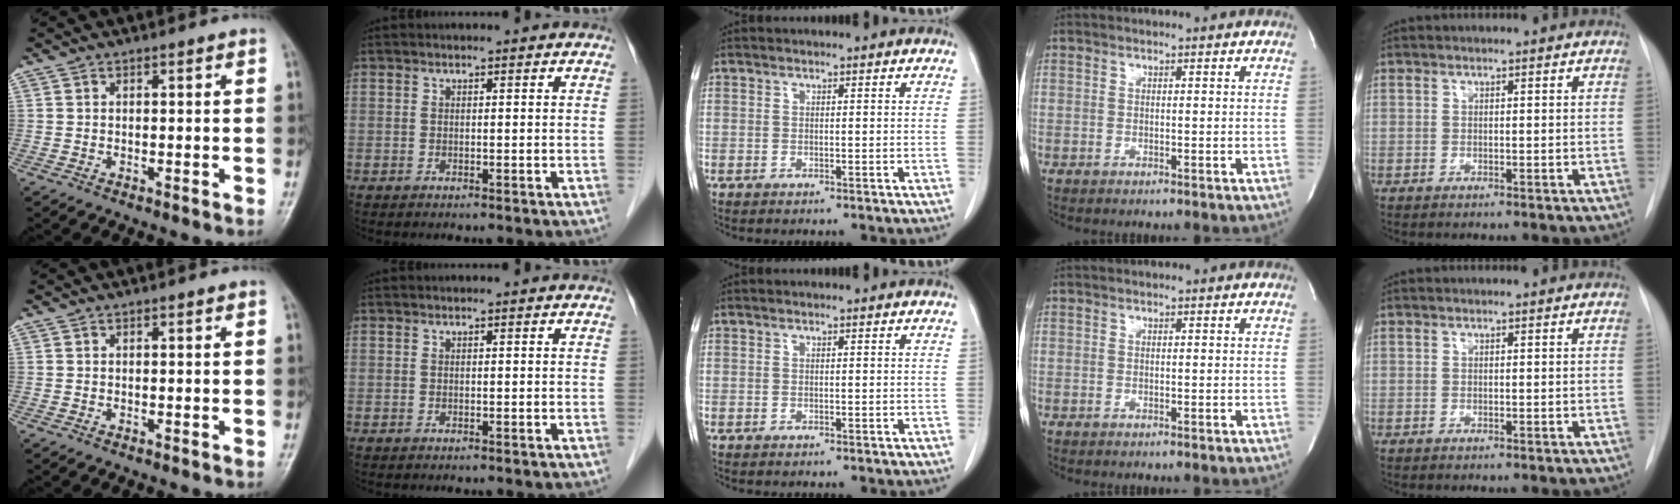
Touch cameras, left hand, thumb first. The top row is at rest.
{}